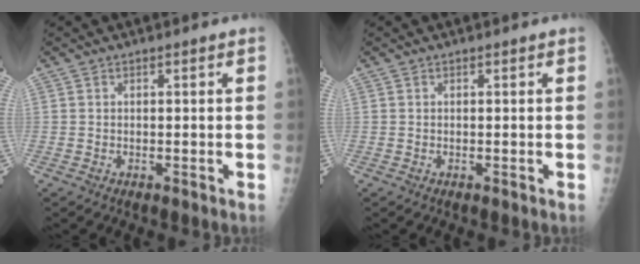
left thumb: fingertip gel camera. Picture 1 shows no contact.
{"total": 0.0}